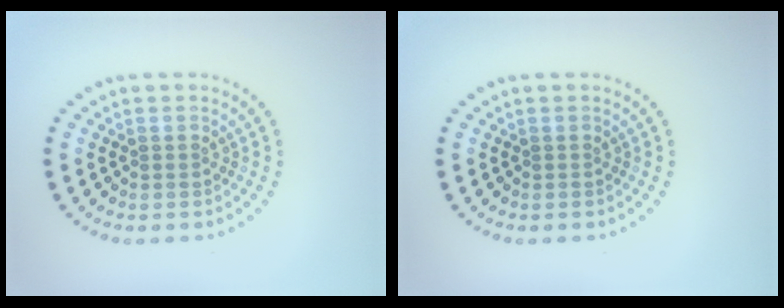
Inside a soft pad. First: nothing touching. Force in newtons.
{"total": 0.0}